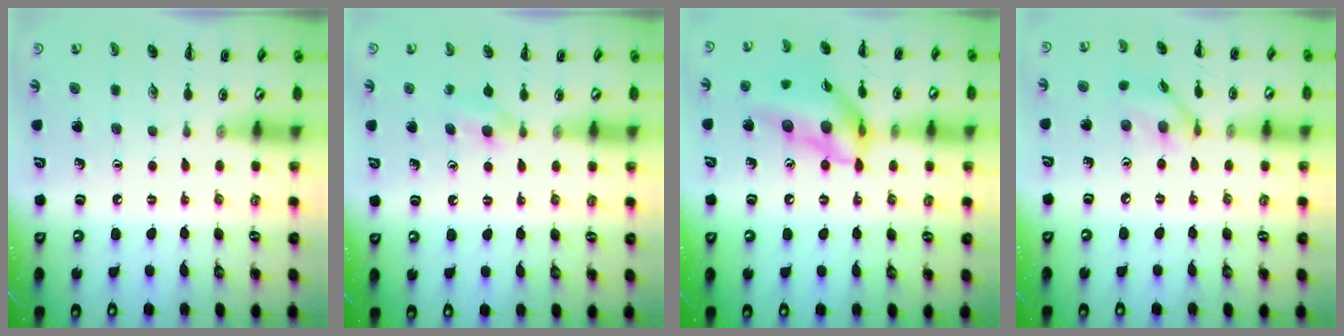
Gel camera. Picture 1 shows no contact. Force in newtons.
{"total": 3.9, "press": 3.6, "slide": 1.4}
{"total": 18.2, "press": 17.8, "slide": 4.0}
{"total": 7.4, "press": 7.3, "slide": 0.5}